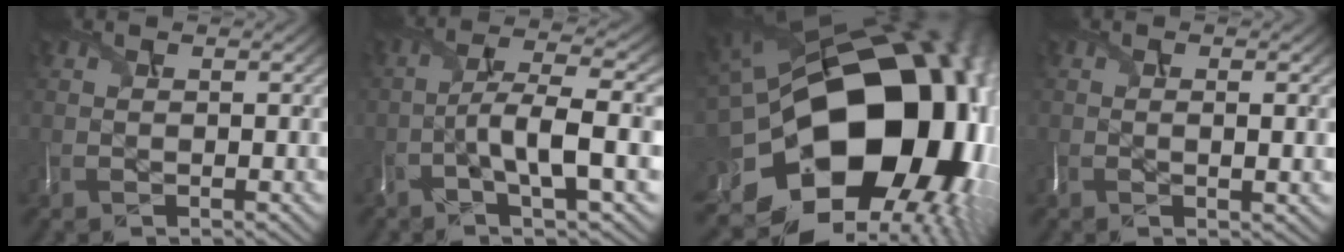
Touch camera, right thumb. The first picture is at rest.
{"total": 8.3, "force": [-2.1, 1.9, 7.8], "torque": [-0.143, 0.010, -0.027]}
{"total": 20.9, "force": [-3.3, 15.1, 14.1], "torque": [-0.257, -0.058, -0.030]}
{"total": 3.0, "force": [-0.1, 0.9, 2.9], "torque": [-0.041, 0.008, 0.007]}